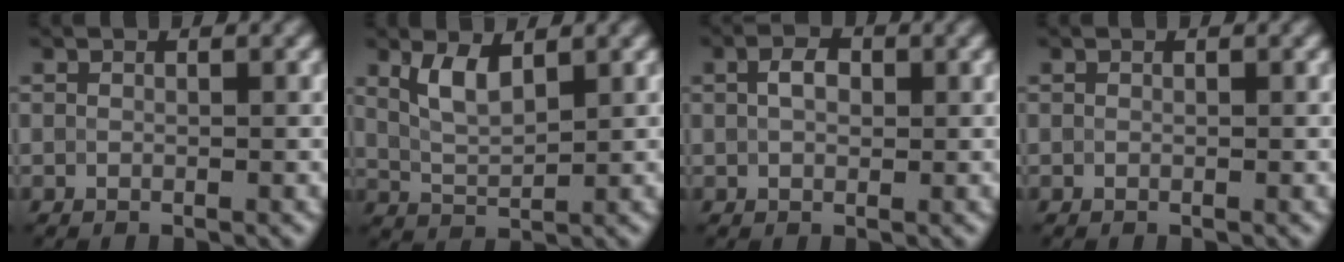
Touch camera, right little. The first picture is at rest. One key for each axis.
{"total": 3.1, "fx": 1.8, "fy": 1.2, "fz": 2.3, "tx": -0.052, "ty": -0.006, "tz": 0.039}
{"total": 2.3, "fx": 0.6, "fy": 1.5, "fz": 1.6, "tx": -0.032, "ty": 0.004, "tz": 0.006}
{"total": 0.0}